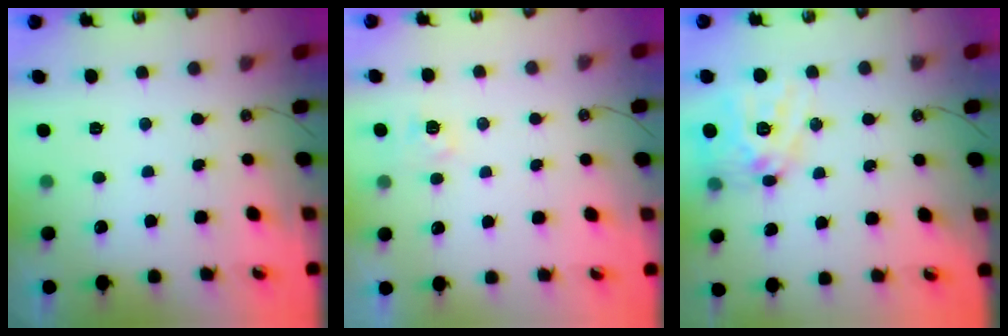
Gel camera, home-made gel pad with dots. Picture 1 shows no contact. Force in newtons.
{"total": 2.7, "press": 2.6, "slide": 0.3}
{"total": 15.4, "press": 15.3, "slide": 1.4}